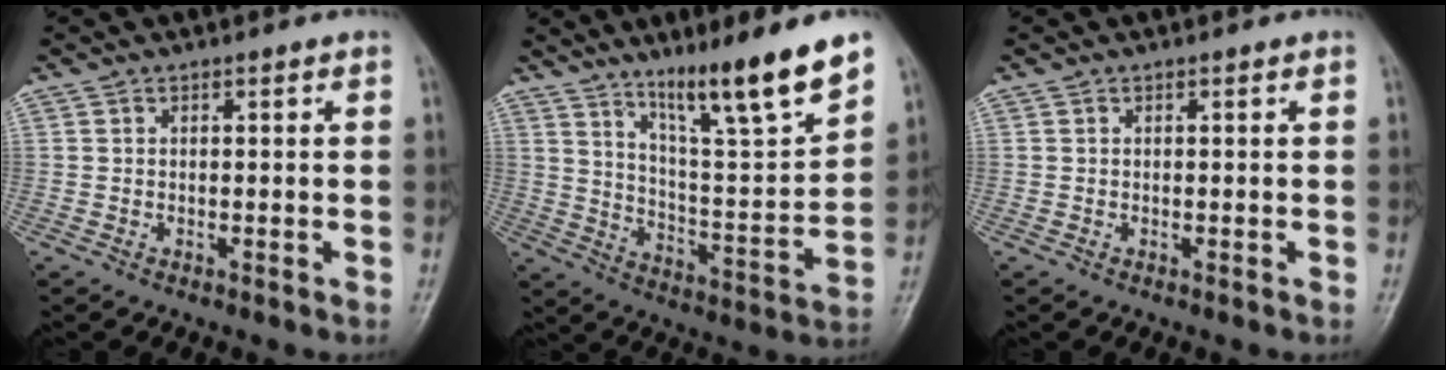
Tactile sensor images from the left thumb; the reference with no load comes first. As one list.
[{"total": 16.6, "force": [11.7, 1.6, 11.6], "torque": [-0.168, -0.074, 0.199]}, {"total": 0.0}]